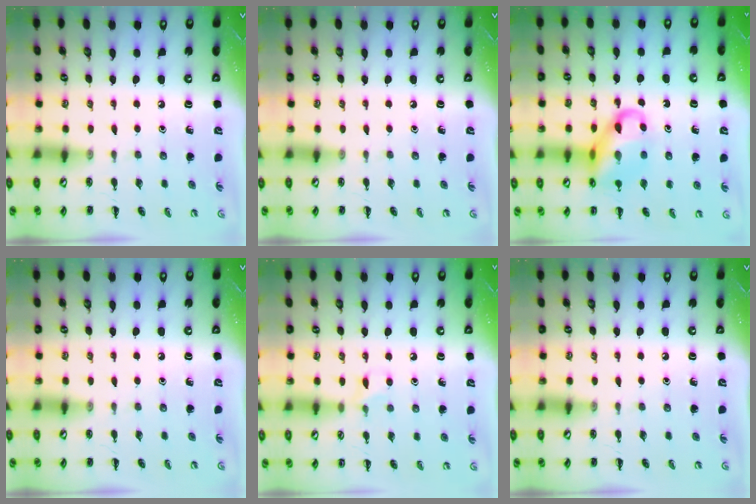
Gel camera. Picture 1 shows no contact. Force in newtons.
{"total": 0.0}
{"total": 15.5, "press": 15.3, "slide": 2.3}
{"total": 0.0}
{"total": 6.1, "press": 5.7, "slide": 2.1}
{"total": 0.0}